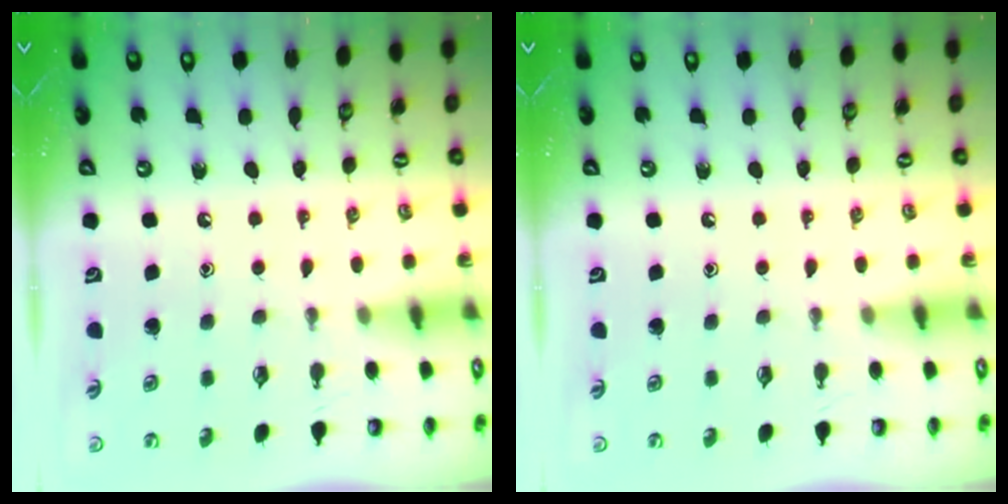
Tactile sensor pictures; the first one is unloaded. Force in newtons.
{"total": 0.0}